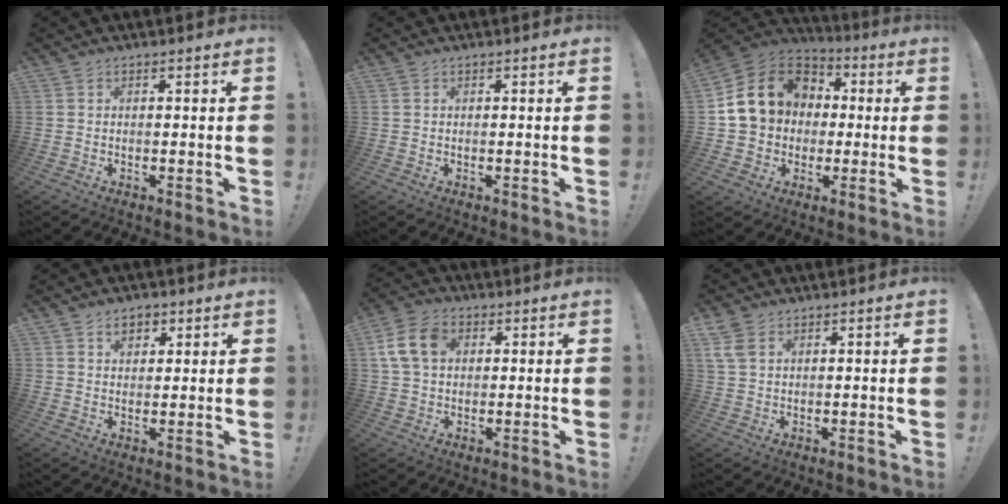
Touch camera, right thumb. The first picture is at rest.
{"total": 0.0}
{"total": 17.2, "force": [3.5, 14.1, 9.2], "torque": [-0.151, 0.004, 0.079]}
{"total": 4.4, "force": [2.2, 3.2, 2.0], "torque": [-0.021, -0.006, 0.037]}
{"total": 11.2, "force": [2.9, 8.1, 7.2], "torque": [-0.132, 0.010, 0.060]}
{"total": 5.2, "force": [2.7, 3.1, 3.3], "torque": [-0.071, -0.004, 0.054]}